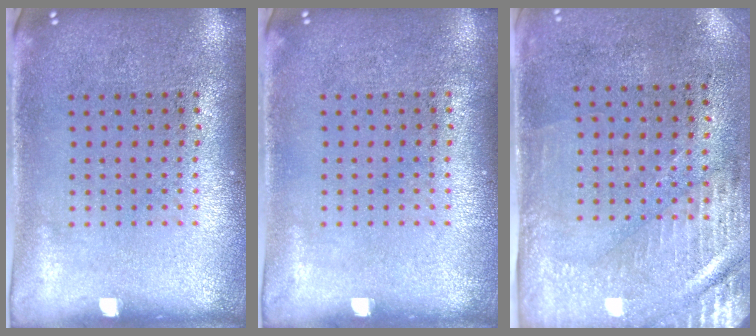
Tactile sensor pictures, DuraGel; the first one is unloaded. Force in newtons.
{"total": 0.0}
{"total": 3.0, "press": 2.5, "slide": 1.6}